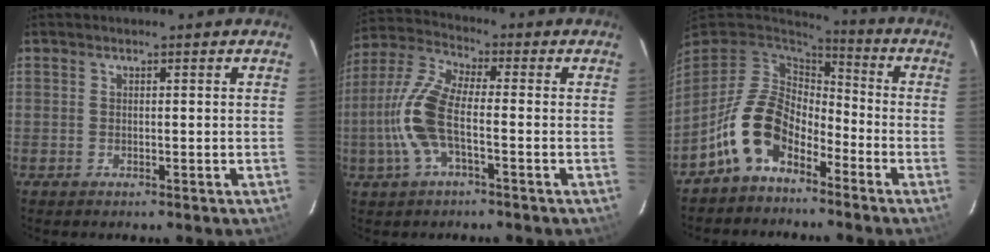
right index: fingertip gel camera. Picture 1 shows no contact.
{"total": 11.5, "force": [-2.7, 3.8, 10.5], "torque": [-0.243, 0.005, -0.058]}
{"total": 12.1, "force": [-6.7, 7.2, 7.0], "torque": [-0.145, 0.020, -0.129]}